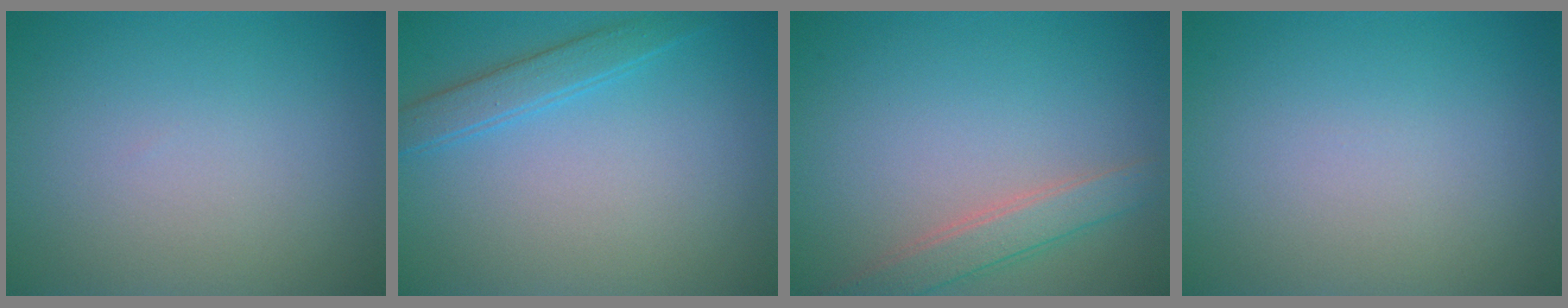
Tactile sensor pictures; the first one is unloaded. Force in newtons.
{"total": 2.2, "press": 2.2, "slide": 0.2}
{"total": 2.7, "press": 2.7, "slide": 0.1}
{"total": 0.0}